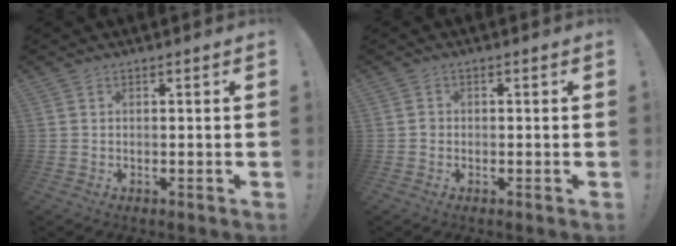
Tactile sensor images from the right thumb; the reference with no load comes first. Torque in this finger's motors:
{"motor_torque": [0.26, 0.24, 0.26, -0.40, 0.01]}